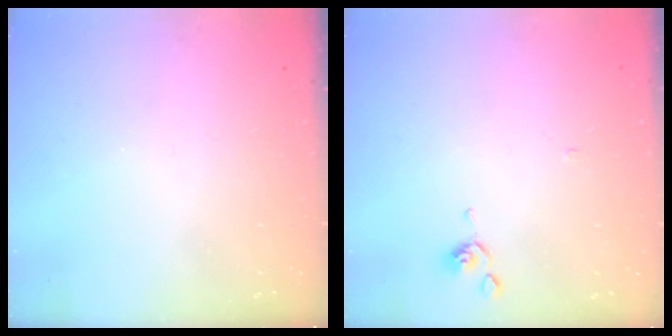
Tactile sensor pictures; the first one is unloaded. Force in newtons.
{"total": 0.0}